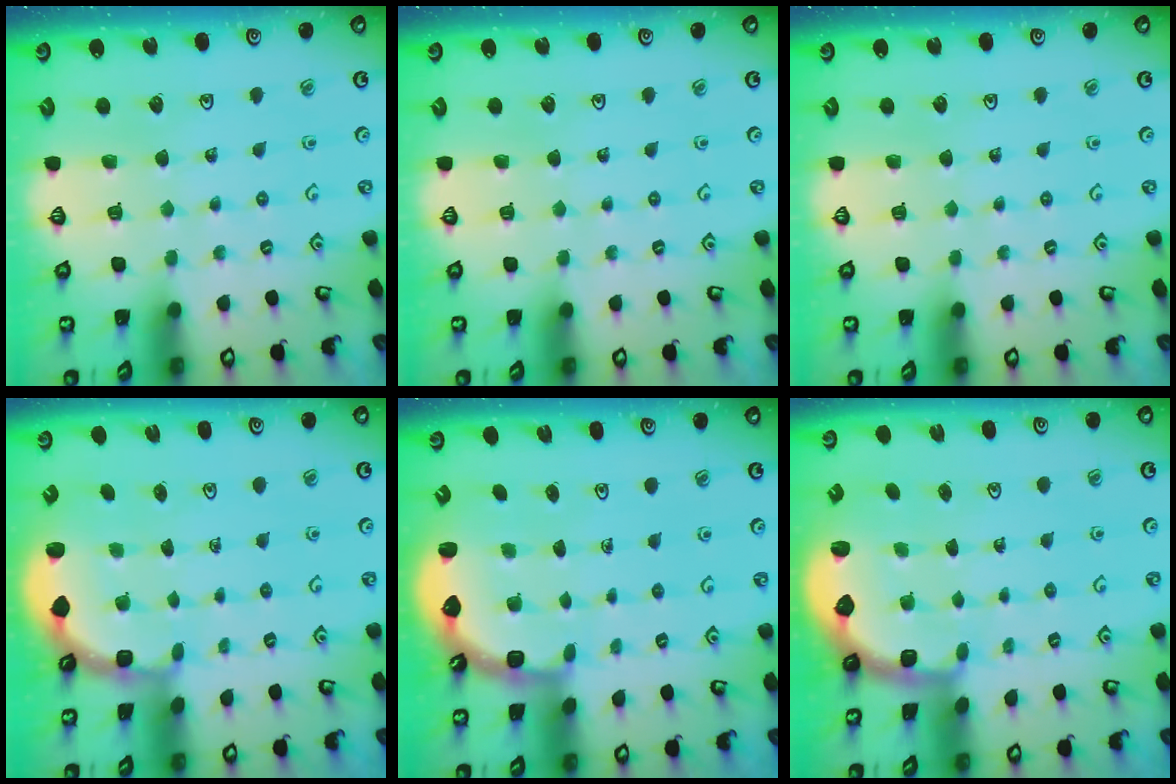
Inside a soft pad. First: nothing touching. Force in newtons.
{"total": 0.0}
{"total": 0.0}
{"total": 2.4, "press": 1.7, "slide": 1.6}
{"total": 2.5, "press": 2.1, "slide": 1.3}
{"total": 2.6, "press": 2.1, "slide": 1.7}